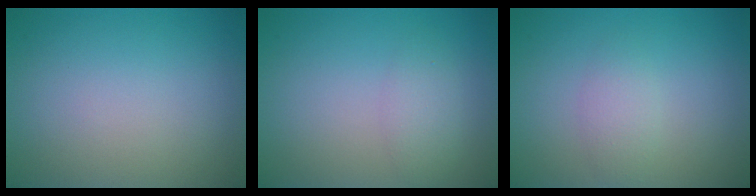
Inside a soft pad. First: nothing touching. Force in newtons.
{"total": 1.8, "press": 1.8, "slide": 0.1}
{"total": 1.7, "press": 1.7, "slide": 0.0}